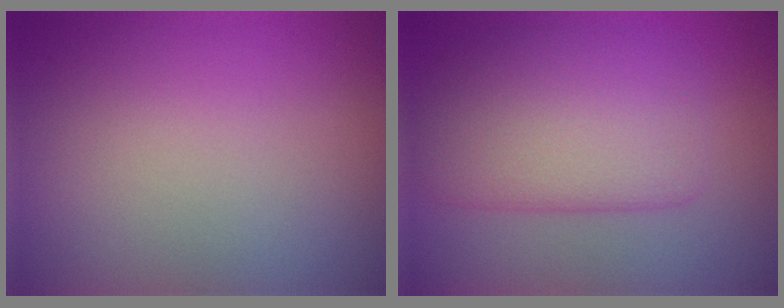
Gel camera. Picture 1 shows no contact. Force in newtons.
{"total": 5.8, "press": 5.8, "slide": 0.1}